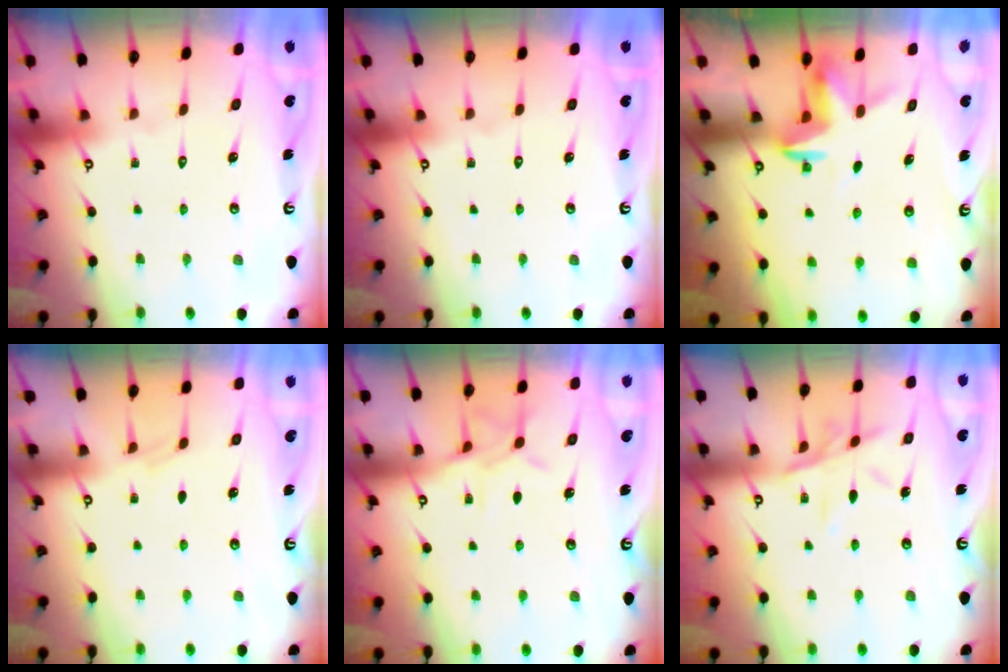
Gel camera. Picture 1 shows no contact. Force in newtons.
{"total": 0.0}
{"total": 3.7, "press": 3.7, "slide": 0.2}
{"total": 1.5, "press": 1.4, "slide": 0.3}
{"total": 8.5, "press": 8.5, "slide": 0.5}
{"total": 10.4, "press": 10.3, "slide": 0.7}